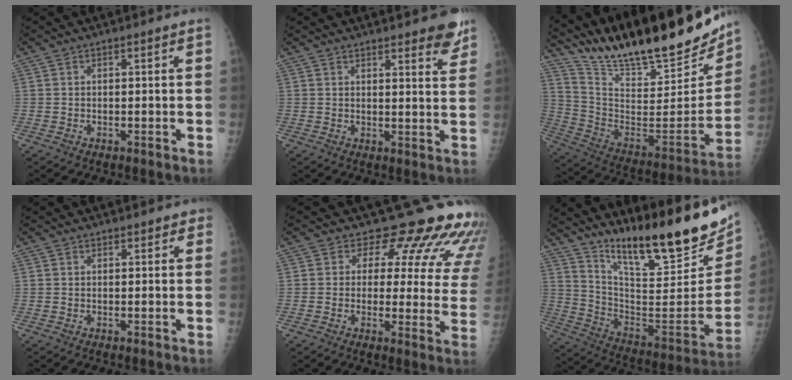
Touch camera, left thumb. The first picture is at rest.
{"total": 6.9, "force": [5.5, 1.8, 3.7], "torque": [-0.023, -0.030, 0.061]}
{"total": 30.1, "force": [25.2, 7.0, 14.8], "torque": [-0.220, -0.118, 0.391]}
{"total": 1.2, "force": [0.9, 0.8, 0.0], "torque": [0.018, -0.003, 0.005]}
{"total": 16.4, "force": [13.8, 6.8, 5.7], "torque": [-0.013, -0.089, 0.133]}
{"total": 27.9, "force": [19.3, 6.7, 19.0], "torque": [-0.261, -0.091, 0.310]}